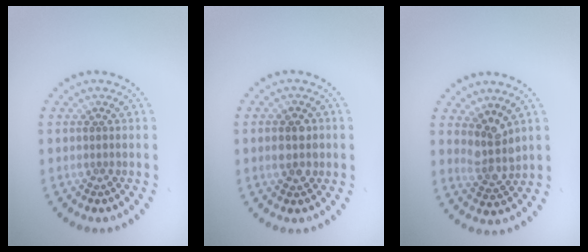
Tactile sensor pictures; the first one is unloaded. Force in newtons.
{"total": 2.9, "press": 2.9, "slide": 0.1}
{"total": 3.0, "press": 2.3, "slide": 1.8}